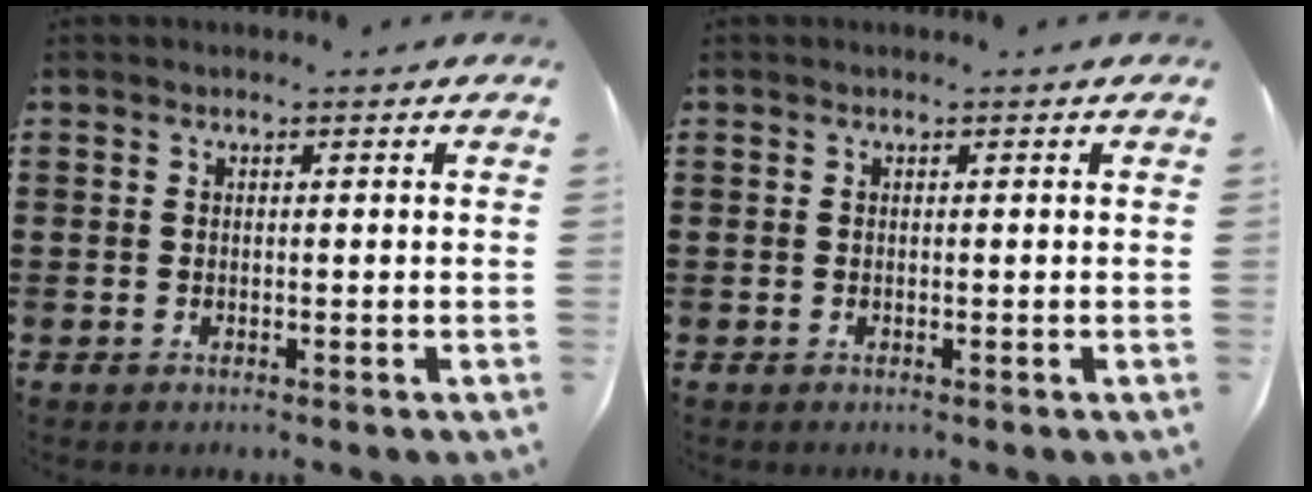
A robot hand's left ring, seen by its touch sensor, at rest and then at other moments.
{"total": 0.0}